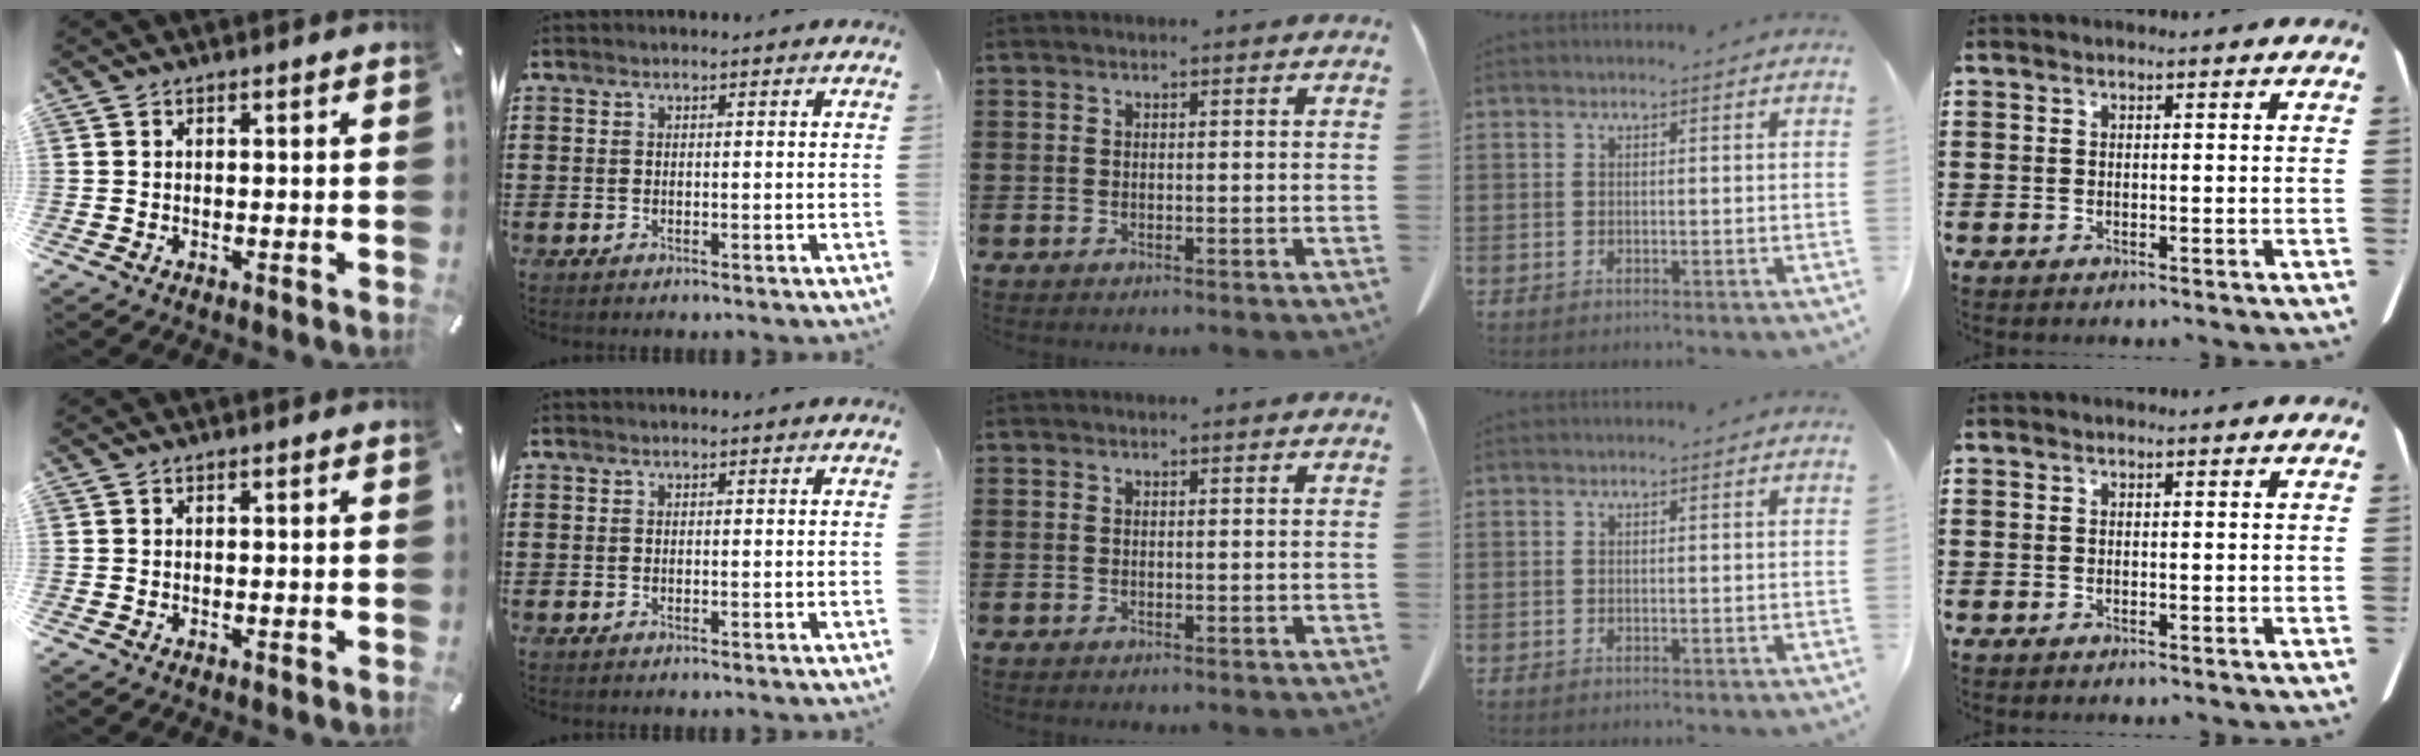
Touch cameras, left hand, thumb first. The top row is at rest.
{}